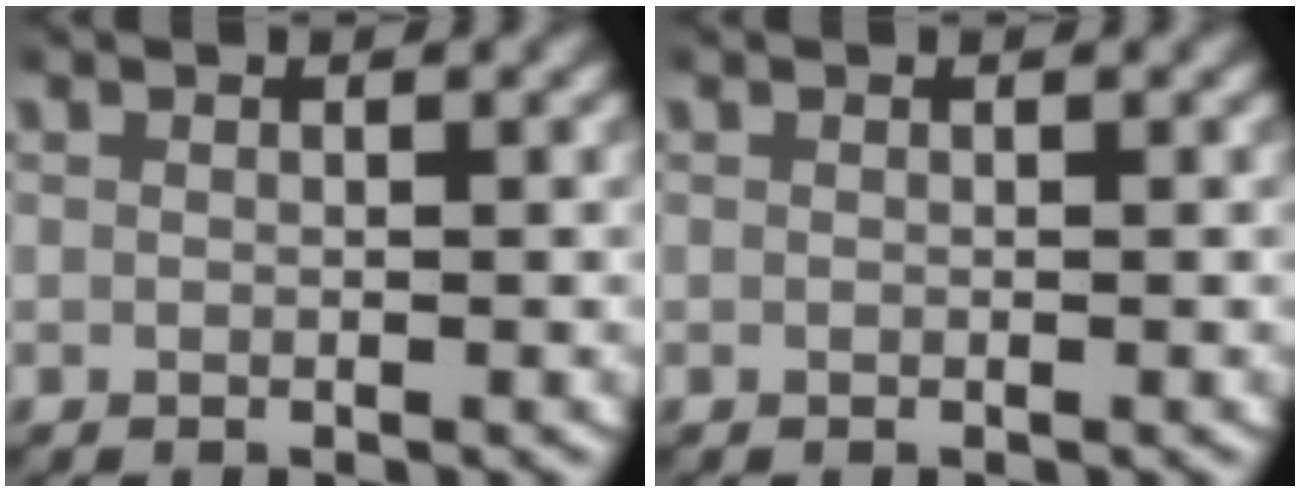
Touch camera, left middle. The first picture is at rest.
{"total": 0.0}